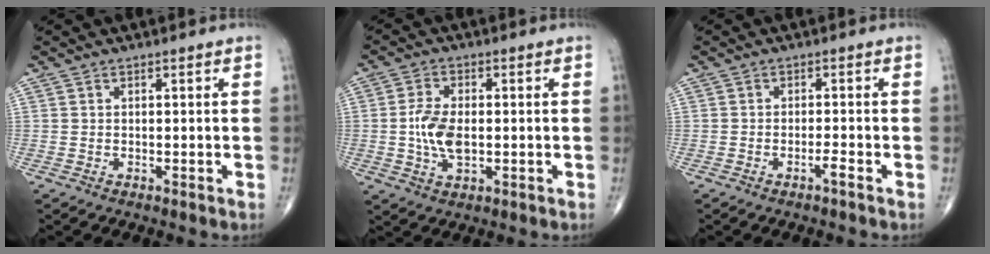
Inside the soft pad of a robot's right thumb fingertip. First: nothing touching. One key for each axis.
{"total": 7.3, "fx": -0.4, "fy": 3.9, "fz": 6.1, "tx": -0.125, "ty": -0.002, "tz": -0.010}
{"total": 1.5, "fx": -1.0, "fy": 0.0, "fz": 1.1, "tx": -0.023, "ty": 0.004, "tz": -0.021}